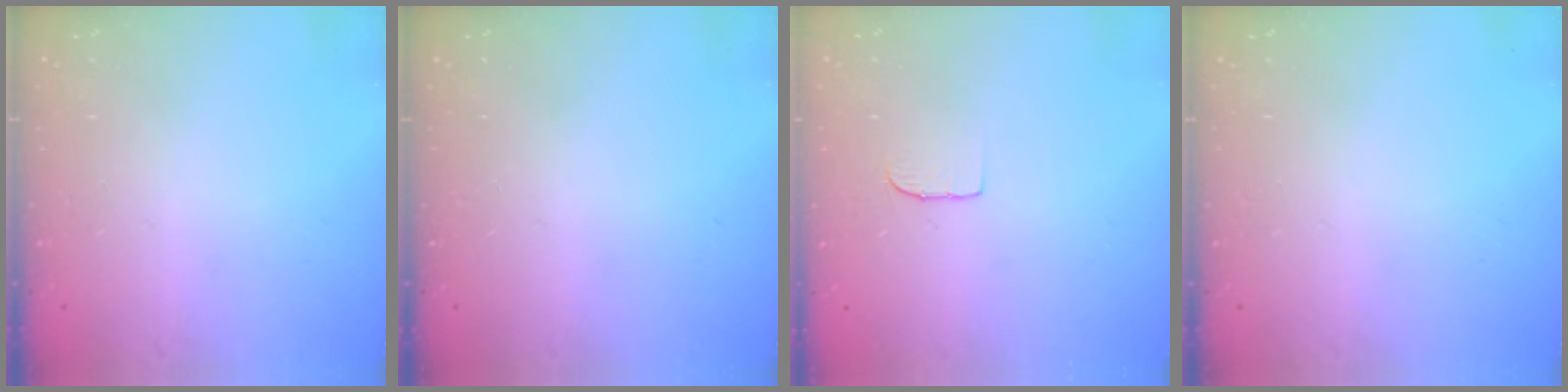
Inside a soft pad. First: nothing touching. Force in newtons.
{"total": 0.0}
{"total": 4.3, "press": 4.3, "slide": 0.3}
{"total": 0.0}